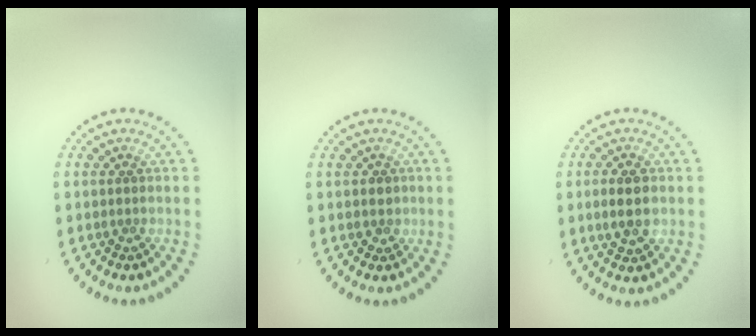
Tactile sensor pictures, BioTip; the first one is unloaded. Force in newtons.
{"total": 0.8, "press": 0.6, "slide": 0.5}
{"total": 2.9, "press": 2.9, "slide": 0.1}